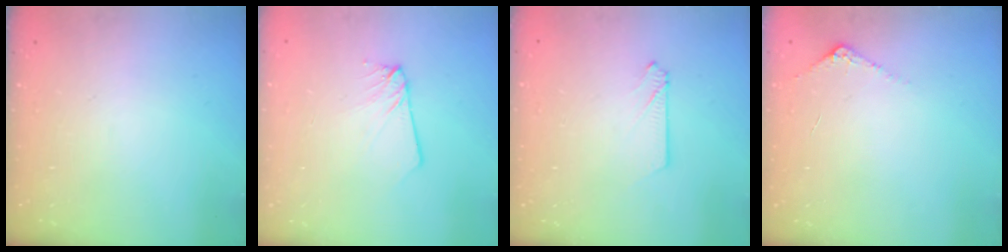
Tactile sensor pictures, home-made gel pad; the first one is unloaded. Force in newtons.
{"total": 3.0, "press": 3.0, "slide": 0.3}
{"total": 2.6, "press": 2.6, "slide": 0.3}
{"total": 6.0, "press": 5.9, "slide": 0.7}